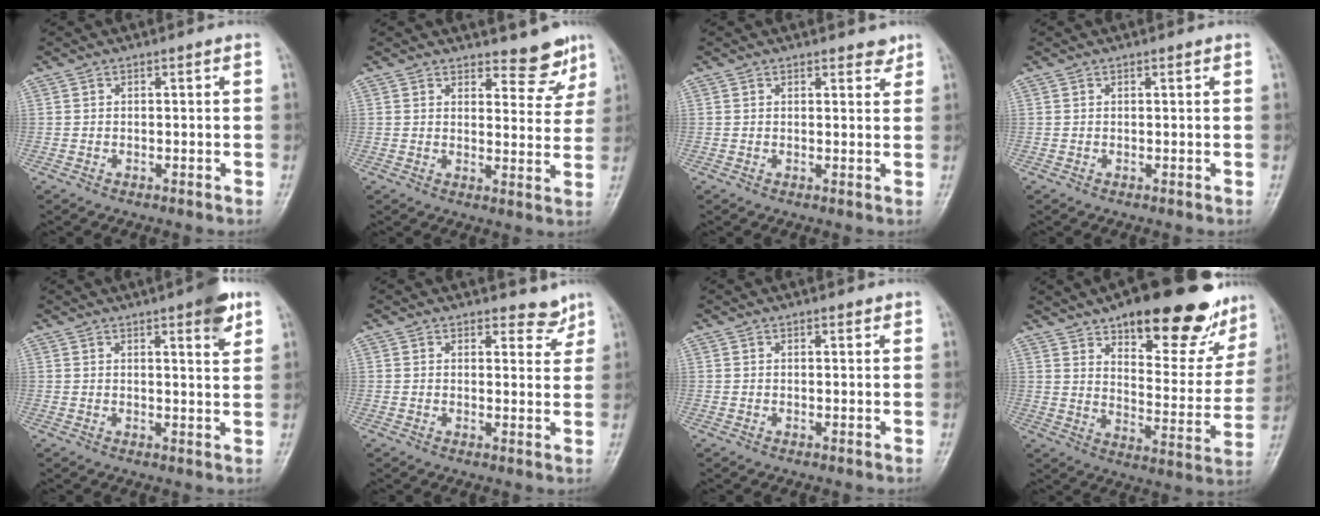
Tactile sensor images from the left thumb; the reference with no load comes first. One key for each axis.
{"total": 6.9, "fx": 5.8, "fy": 2.9, "fz": 2.6, "tx": -0.003, "ty": -0.046, "tz": 0.072}
{"total": 2.2, "fx": 1.8, "fy": 0.9, "fz": 0.8, "tx": 0.005, "ty": -0.012, "tz": 0.021}
{"total": 0.5, "fx": 0.4, "fy": 0.1, "fz": 0.3, "tx": -0.006, "ty": -0.002, "tz": 0.005}
{"total": 6.2, "fx": 3.6, "fy": 1.4, "fz": 4.8, "tx": -0.054, "ty": -0.016, "tz": 0.043}
{"total": 3.8, "fx": 3.3, "fy": 1.7, "fz": 0.9, "tx": 0.012, "ty": -0.026, "tz": 0.041}
{"total": 1.3, "fx": 1.0, "fy": 0.5, "fz": 0.7, "tx": -0.007, "ty": -0.005, "tz": 0.013}
{"total": 26.2, "fx": 17.7, "fy": 9.8, "fz": 16.7, "tx": -0.181, "ty": -0.074, "tz": 0.244}